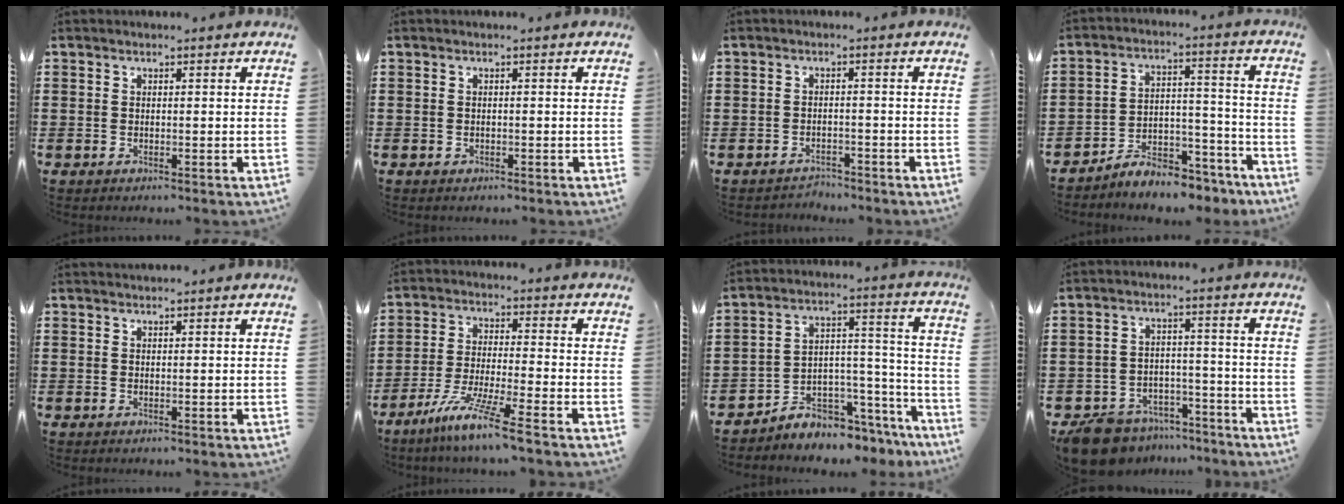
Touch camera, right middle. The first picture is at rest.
{"total": 0.0}
{"total": 1.8, "force": [-1.8, 0.3, -0.2], "torque": [-0.004, 0.000, -0.041]}
{"total": 6.4, "force": [-6.1, 1.4, 1.2], "torque": [-0.017, 0.019, -0.117]}
{"total": 0.8, "force": [0.8, 0.0, 0.0], "torque": [-0.001, -0.003, 0.015]}
{"total": 8.0, "force": [-6.2, -0.5, 5.1], "torque": [-0.108, -0.019, -0.121]}
{"total": 4.8, "force": [-4.5, 1.5, 0.2], "torque": [-0.011, 0.002, -0.090]}
{"total": 7.5, "force": [-7.0, 2.2, 1.5], "torque": [-0.045, 0.017, -0.140]}